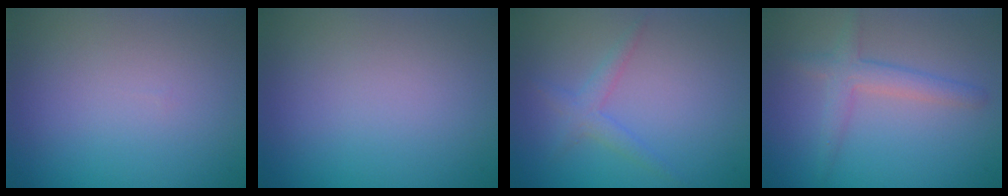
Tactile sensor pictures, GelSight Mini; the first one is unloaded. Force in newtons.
{"total": 0.0}
{"total": 1.8, "press": 1.8, "slide": 0.1}
{"total": 3.5, "press": 3.5, "slide": 0.0}